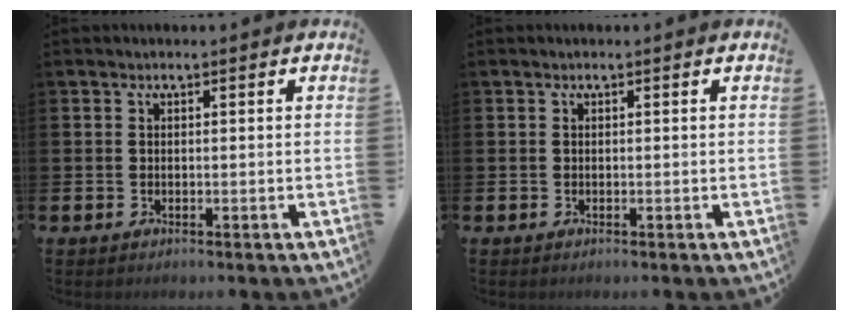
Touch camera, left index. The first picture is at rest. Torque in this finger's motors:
{"motor_torque": [0.00, 0.00, 0.00, -0.01]}